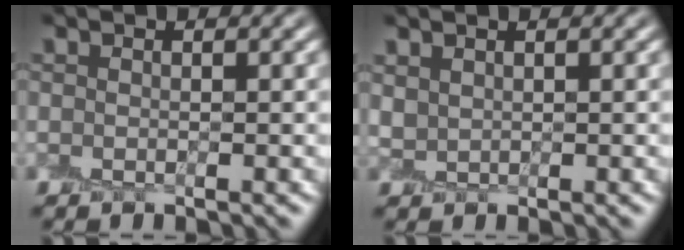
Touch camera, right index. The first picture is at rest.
{"total": 1.0, "force": [0.8, 0.5, 0.0], "torque": [-0.002, 0.003, 0.020]}